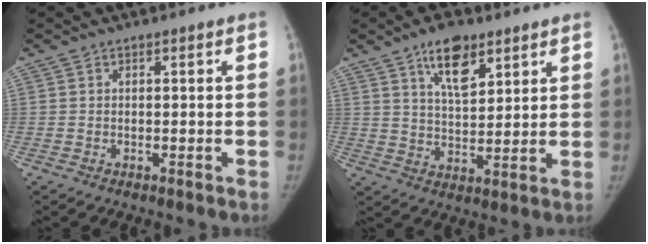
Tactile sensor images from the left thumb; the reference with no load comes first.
{"total": 9.8, "force": [5.8, 4.5, 6.5], "torque": [-0.087, -0.035, 0.100]}